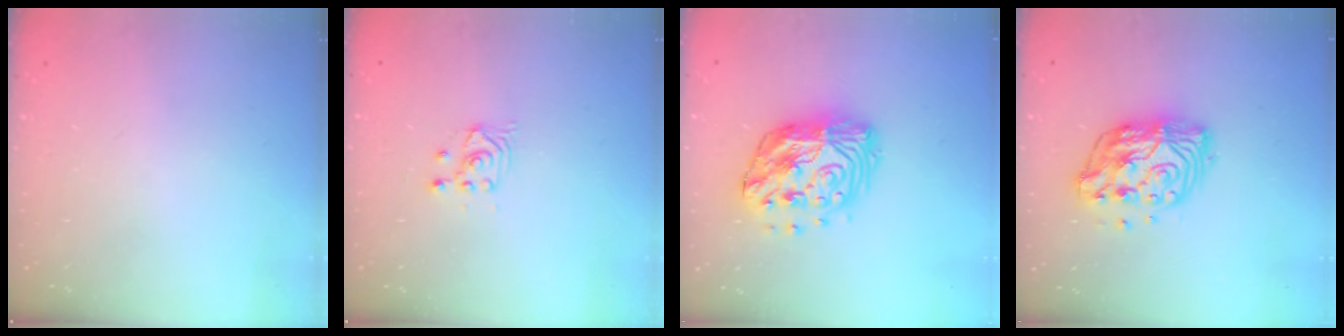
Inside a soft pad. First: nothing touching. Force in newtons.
{"total": 2.6, "press": 2.6, "slide": 0.1}
{"total": 15.8, "press": 15.7, "slide": 1.3}
{"total": 12.5, "press": 12.5, "slide": 1.1}